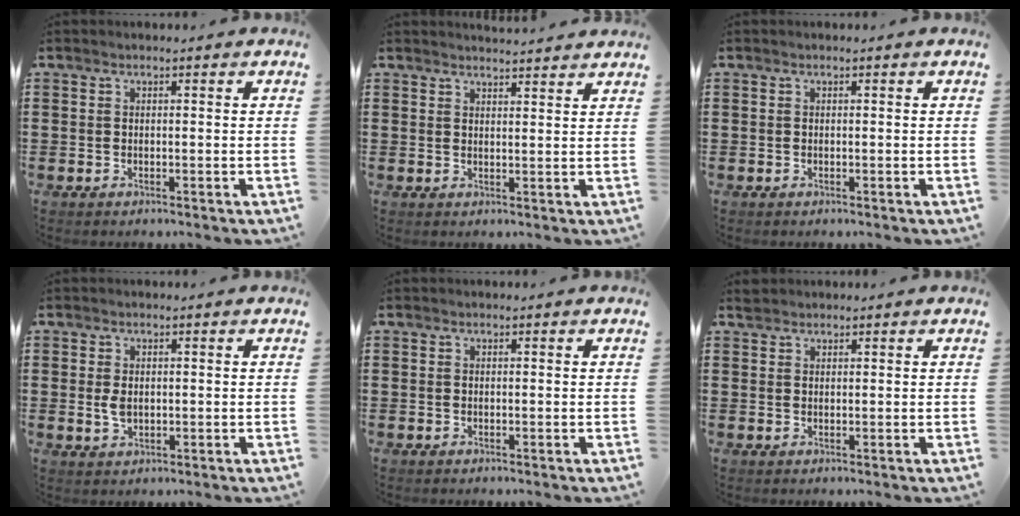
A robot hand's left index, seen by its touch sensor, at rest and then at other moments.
{"total": 2.3, "force": [2.3, -0.2, 0.0], "torque": [-0.007, -0.006, 0.044]}
{"total": 0.0}
{"total": 2.6, "force": [0.2, 1.5, 2.1], "torque": [-0.049, 0.000, 0.001]}
{"total": 0.0}
{"total": 1.1, "force": [1.0, 0.4, 0.1], "torque": [-0.004, 0.002, 0.021]}